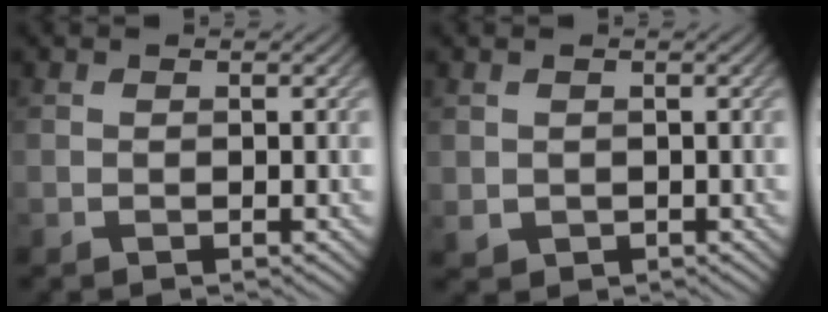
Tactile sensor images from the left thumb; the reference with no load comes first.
{"total": 1.3, "force": [0.3, 1.3, 0.3], "torque": [-0.014, -0.010, 0.008]}